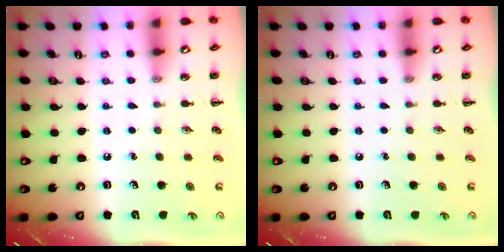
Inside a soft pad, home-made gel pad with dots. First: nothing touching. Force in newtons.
{"total": 0.0}